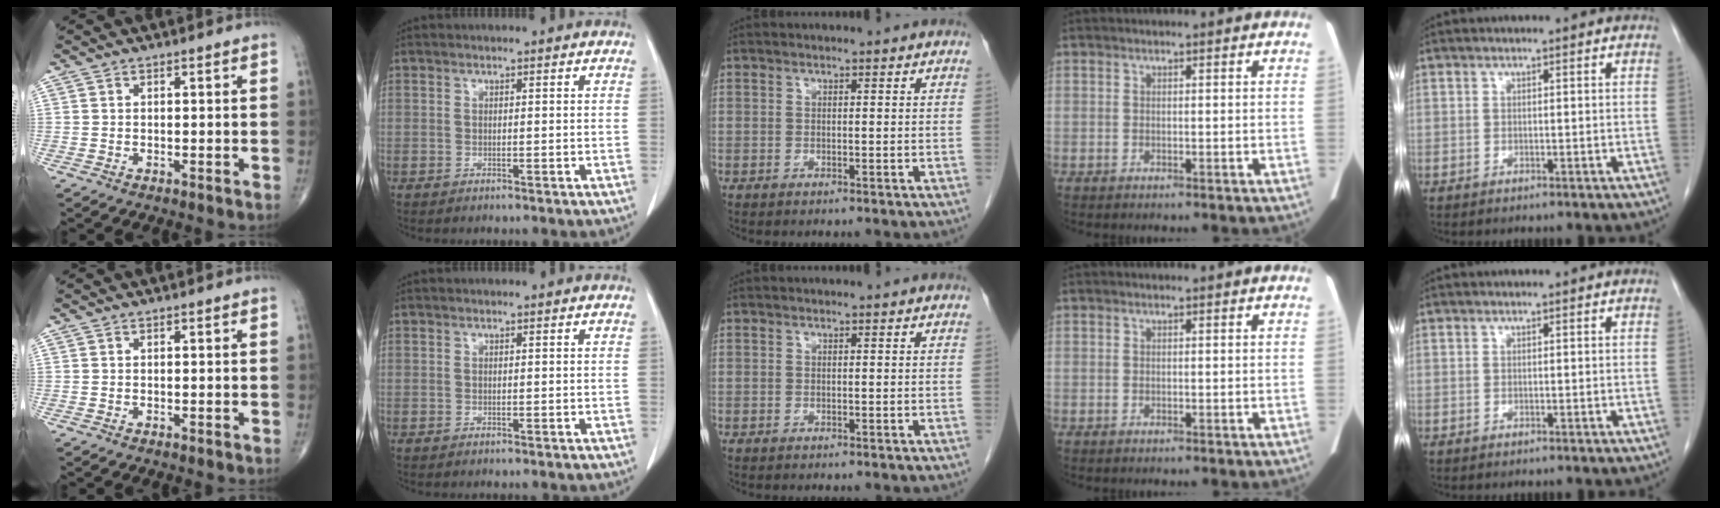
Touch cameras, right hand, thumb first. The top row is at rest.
{}